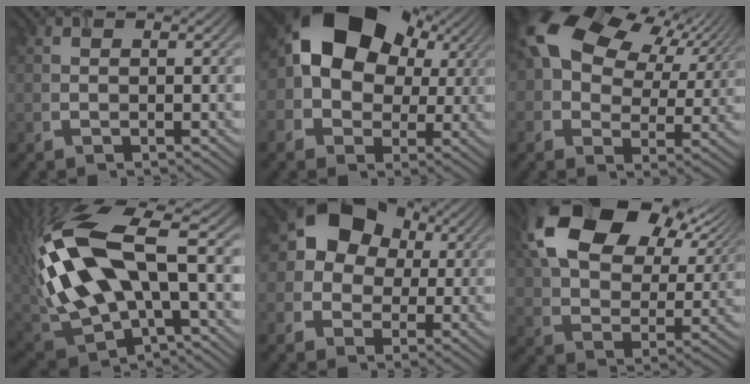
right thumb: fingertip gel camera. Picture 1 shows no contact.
{"total": 15.8, "force": [3.6, 12.1, 9.6], "torque": [-0.168, 0.027, 0.055]}
{"total": 17.7, "force": [6.7, 11.9, 11.3], "torque": [-0.237, 0.026, 0.136]}
{"total": 17.7, "force": [2.8, 9.1, 15.0], "torque": [-0.348, -0.008, 0.059]}
{"total": 8.7, "force": [1.1, 7.6, 4.2], "torque": [-0.071, 0.003, -0.005]}
{"total": 18.2, "force": [8.9, 11.0, 11.4], "torque": [-0.237, 0.025, 0.158]}